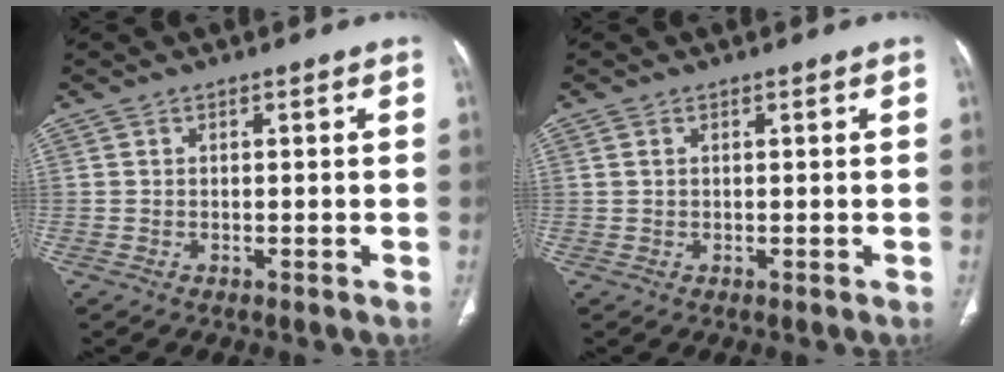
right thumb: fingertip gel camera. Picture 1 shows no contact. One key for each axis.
{"total": 0.7, "fx": 0.3, "fy": 0.4, "fz": 0.5, "tx": -0.013, "ty": 0.009, "tz": 0.009}